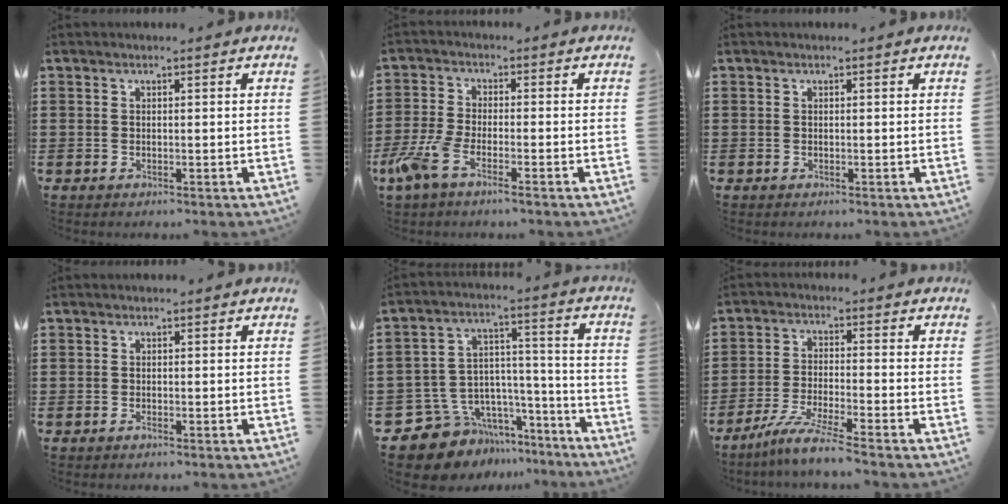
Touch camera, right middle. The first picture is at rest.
{"total": 5.2, "force": [-3.2, 1.2, 3.9], "torque": [-0.113, -0.017, -0.068]}
{"total": 0.0}
{"total": 0.7, "force": [-0.6, 0.3, 0.2], "torque": [-0.004, 0.000, -0.012]}
{"total": 10.4, "force": [-8.4, 5.9, 1.8], "torque": [-0.056, 0.013, -0.157]}
{"total": 5.8, "force": [-5.0, -0.6, 3.0], "torque": [-0.067, -0.018, -0.096]}